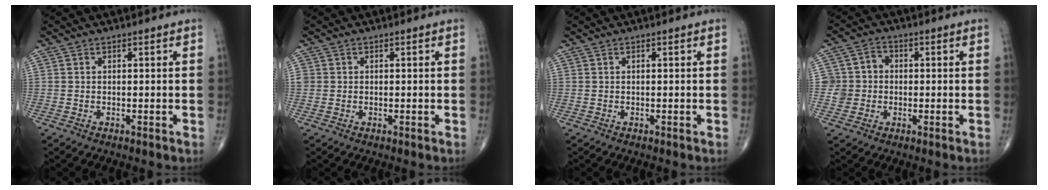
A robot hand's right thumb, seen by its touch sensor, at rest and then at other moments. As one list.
[{"total": 1.3, "force": [0.1, 1.3, 0.3], "torque": [0.005, 0.003, 0.002]}, {"total": 0.0}, {"total": 5.7, "force": [-0.4, 5.5, 1.2], "torque": [0.006, 0.014, -0.015]}]